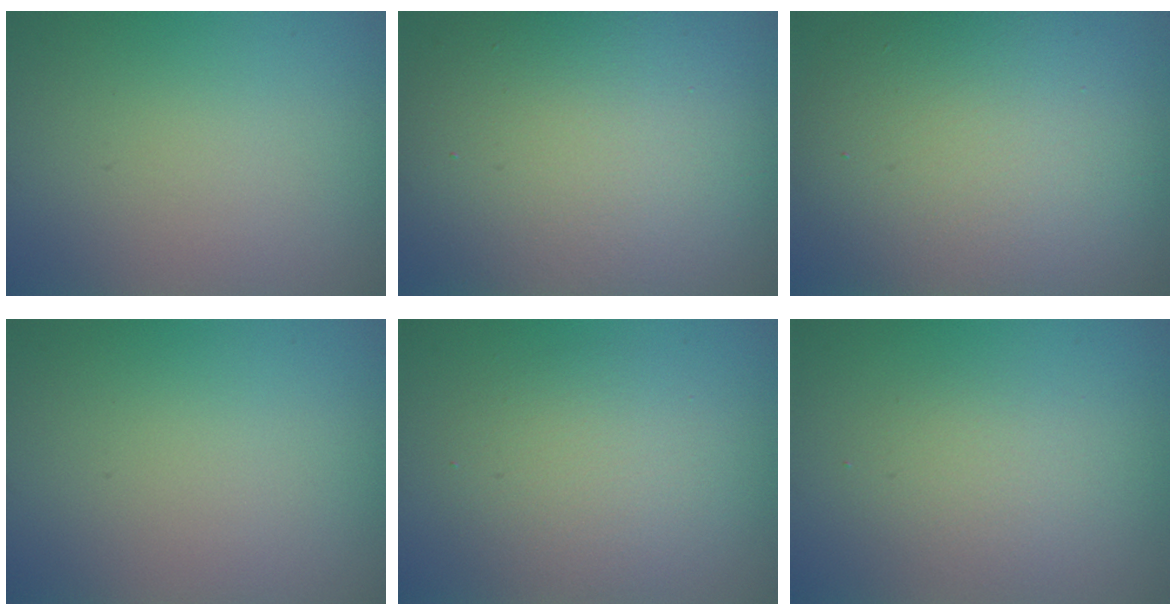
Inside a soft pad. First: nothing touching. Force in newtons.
{"total": 12.0, "press": 12.0, "slide": 0.6}
{"total": 10.7, "press": 10.7, "slide": 0.5}
{"total": 0.0}
{"total": 3.7, "press": 3.7, "slide": 0.0}
{"total": 2.2, "press": 2.2, "slide": 0.1}